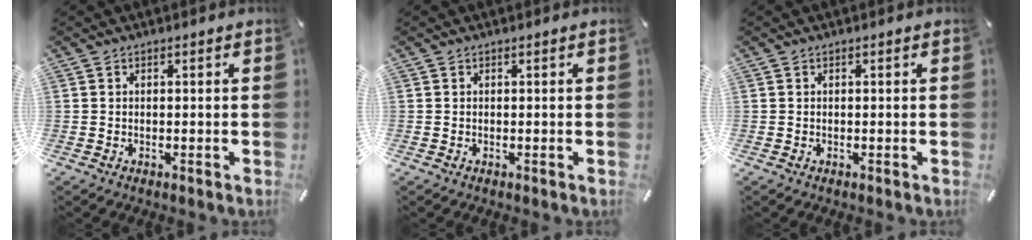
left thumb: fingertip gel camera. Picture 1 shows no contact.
{"total": 0.0}
{"total": 0.0}